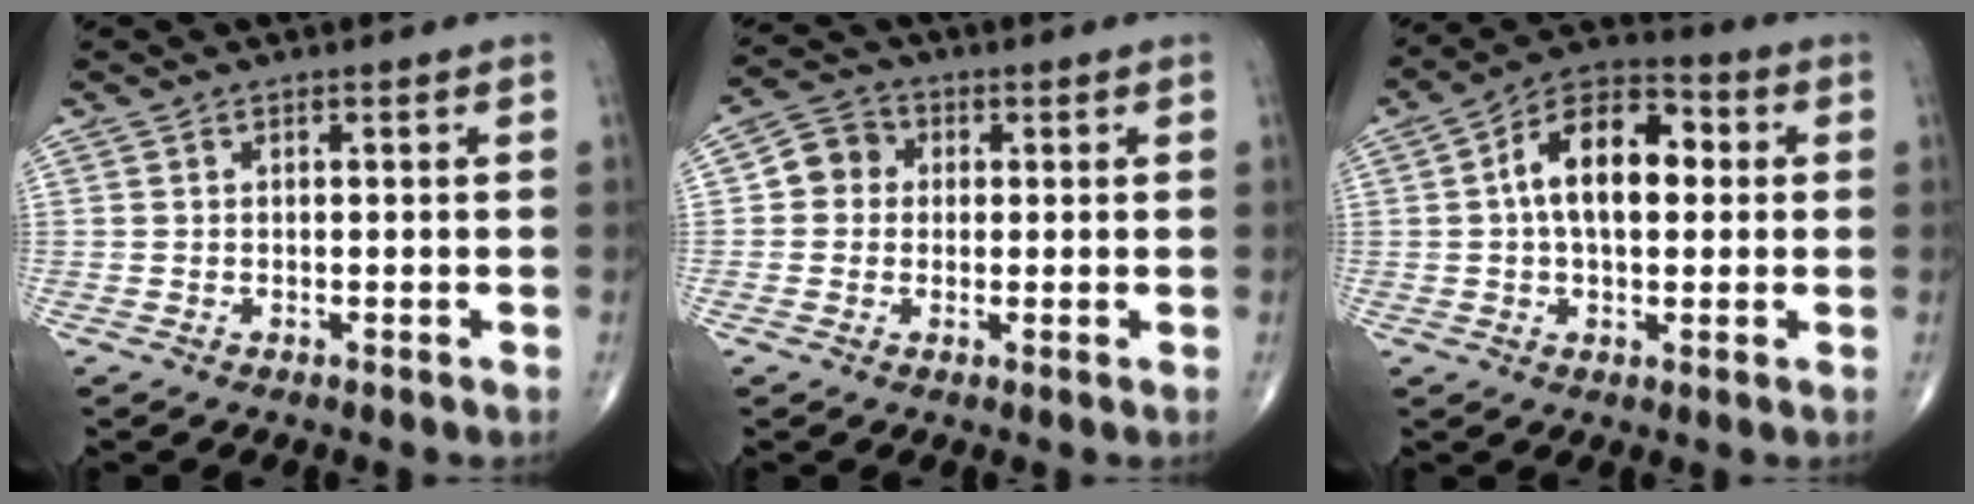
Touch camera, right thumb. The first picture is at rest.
{"total": 5.4, "force": [0.5, 4.9, 2.2], "torque": [-0.020, 0.013, -0.004]}
{"total": 13.5, "force": [1.6, 7.8, 11.0], "torque": [-0.167, 0.028, 0.015]}